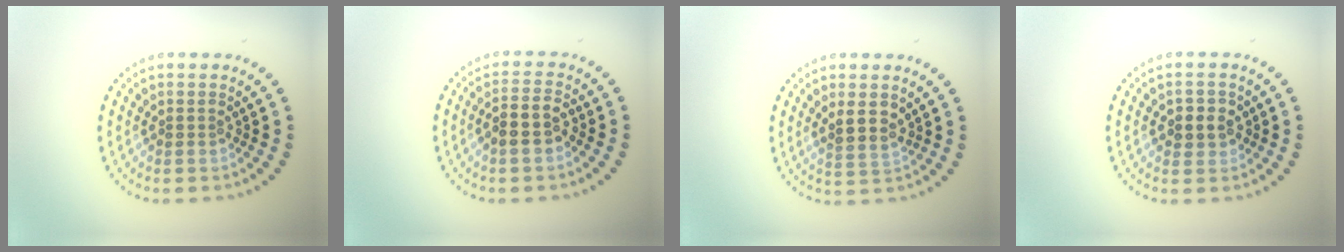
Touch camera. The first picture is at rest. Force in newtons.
{"total": 2.7, "press": 2.5, "slide": 0.8}
{"total": 2.3, "press": 2.1, "slide": 0.9}
{"total": 2.4, "press": 2.3, "slide": 0.6}